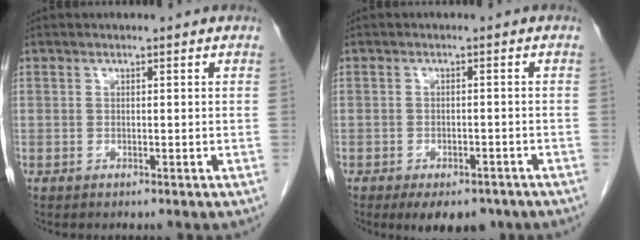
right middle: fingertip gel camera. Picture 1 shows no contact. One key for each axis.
{"total": 8.0, "fx": -5.9, "fy": 3.7, "fz": 4.0, "tx": -0.045, "ty": 0.000, "tz": -0.081}